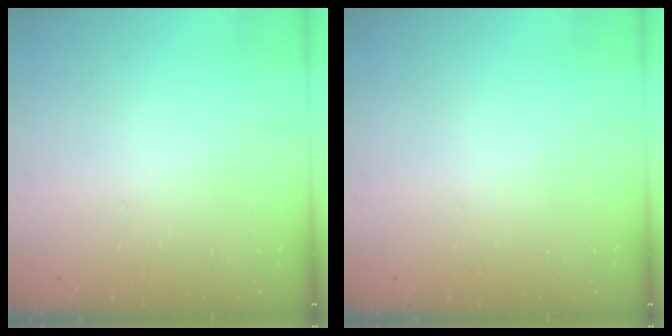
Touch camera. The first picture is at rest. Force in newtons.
{"total": 0.0}